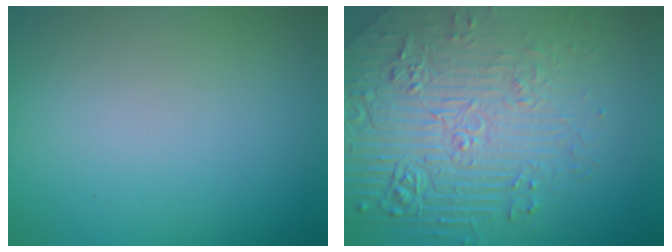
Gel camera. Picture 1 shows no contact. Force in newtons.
{"total": 8.5, "press": 5.9, "slide": 6.1}